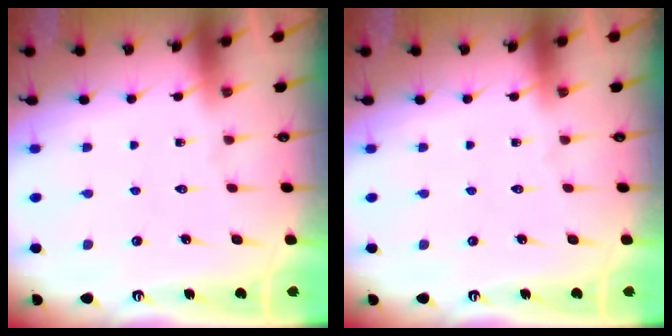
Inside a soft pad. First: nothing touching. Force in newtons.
{"total": 0.0}